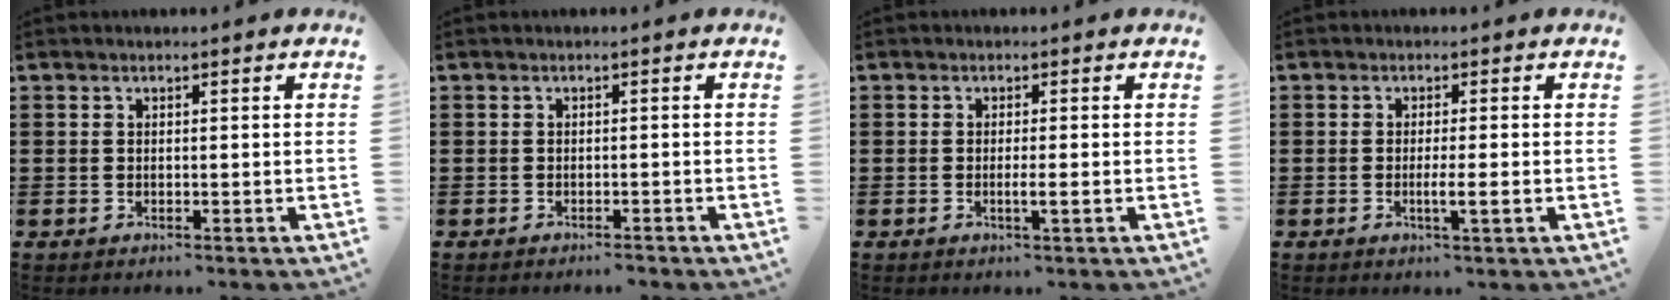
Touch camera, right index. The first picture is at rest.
{"total": 0.8, "force": [-0.8, 0.1, 0.2], "torque": [-0.008, -0.002, -0.015]}
{"total": 2.1, "force": [-0.6, -0.1, 2.0], "torque": [-0.032, -0.005, -0.012]}
{"total": 2.9, "force": [-0.9, -0.1, 2.8], "torque": [-0.046, -0.007, -0.018]}